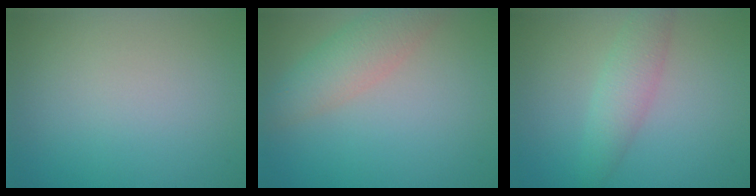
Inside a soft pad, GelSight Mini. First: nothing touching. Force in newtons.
{"total": 3.8, "press": 3.8, "slide": 0.1}
{"total": 2.9, "press": 2.9, "slide": 0.0}